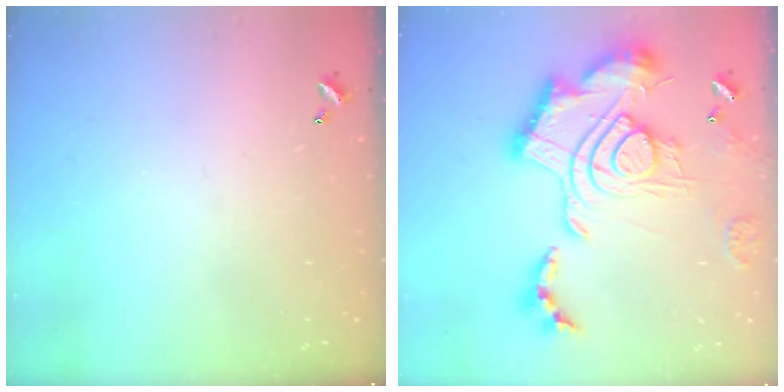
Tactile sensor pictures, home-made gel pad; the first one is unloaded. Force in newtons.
{"total": 3.0, "press": 2.4, "slide": 1.8}